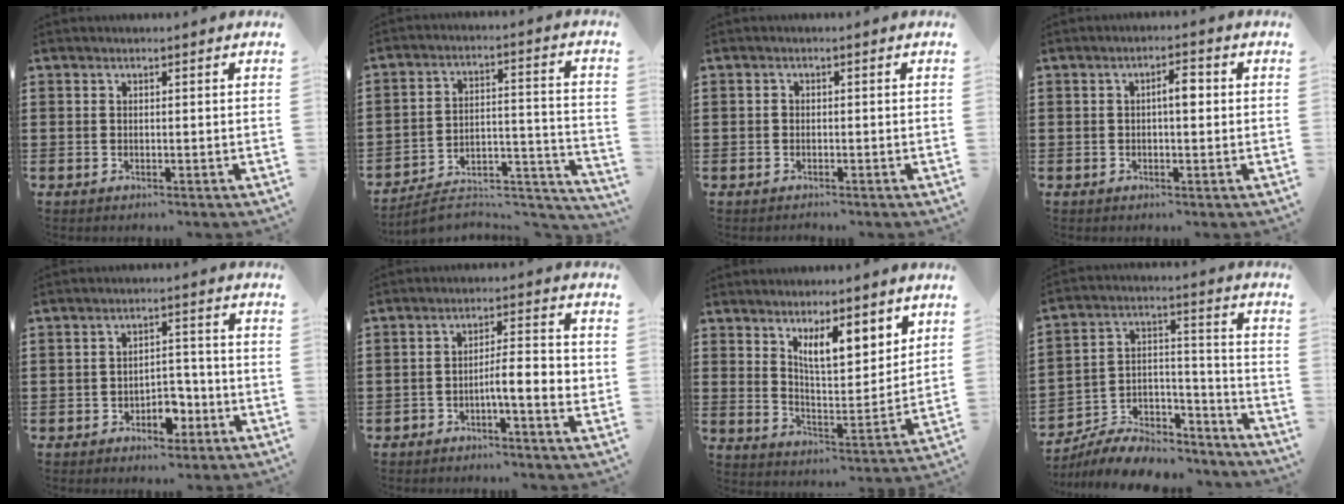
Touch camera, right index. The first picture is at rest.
{"total": 6.4, "force": [-5.6, 2.0, 2.3], "torque": [-0.031, 0.012, -0.106]}
{"total": 0.9, "force": [-0.5, 0.6, 0.3], "torque": [-0.008, -0.001, -0.011]}
{"total": 3.1, "force": [0.1, 1.0, 3.0], "torque": [-0.048, 0.002, -0.002]}
{"total": 4.6, "force": [-2.7, 2.5, 2.7], "torque": [-0.044, 0.009, -0.050]}
{"total": 5.4, "force": [-1.9, 0.9, 5.0], "torque": [-0.078, -0.001, -0.036]}
{"total": 8.4, "force": [5.6, 2.7, 5.6], "torque": [-0.100, -0.021, 0.095]}
{"total": 7.7, "force": [-6.7, 3.0, 2.2], "torque": [-0.042, 0.020, -0.130]}